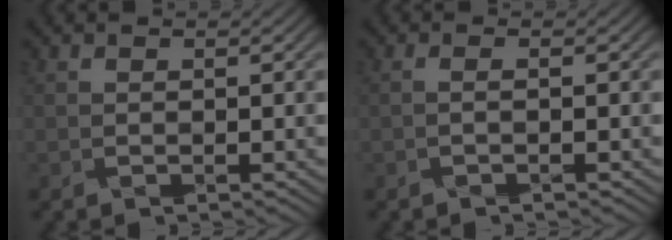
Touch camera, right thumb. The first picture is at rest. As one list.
[{"total": 1.0, "force": [-0.9, -0.2, 0.4], "torque": [-0.004, 0.001, -0.016]}]